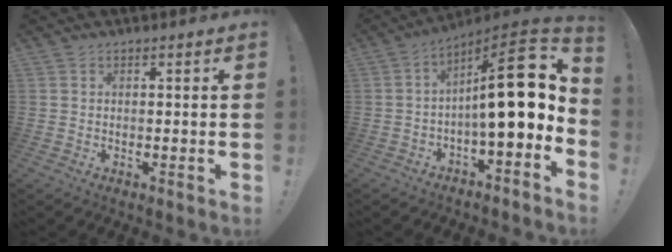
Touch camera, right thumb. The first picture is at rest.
{"total": 17.9, "force": [1.2, 5.0, 17.1], "torque": [-0.253, -0.007, 0.016]}